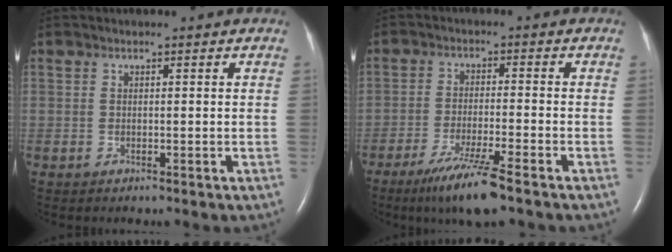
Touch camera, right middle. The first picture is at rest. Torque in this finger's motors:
{"motor_torque": [0.86, -0.71, 0.17, 0.06]}